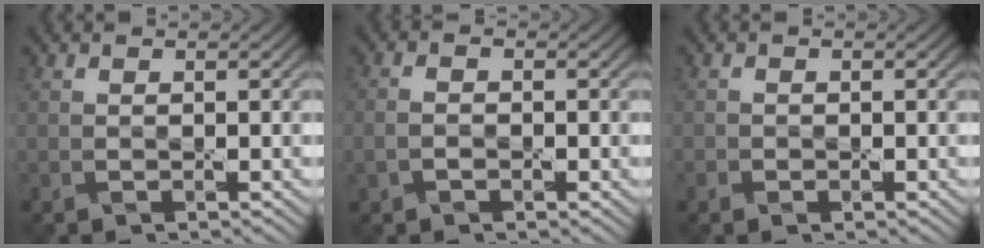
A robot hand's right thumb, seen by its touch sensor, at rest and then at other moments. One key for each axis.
{"total": 2.1, "fx": -0.7, "fy": 1.4, "fz": 1.5, "tx": -0.032, "ty": 0.002, "tz": -0.012}
{"total": 0.8, "fx": -0.5, "fy": 0.6, "fz": 0.3, "tx": -0.006, "ty": -0.004, "tz": -0.009}